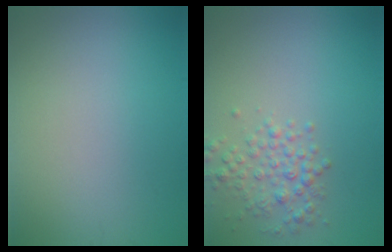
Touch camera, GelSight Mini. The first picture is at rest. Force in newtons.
{"total": 2.5, "press": 2.5, "slide": 0.1}